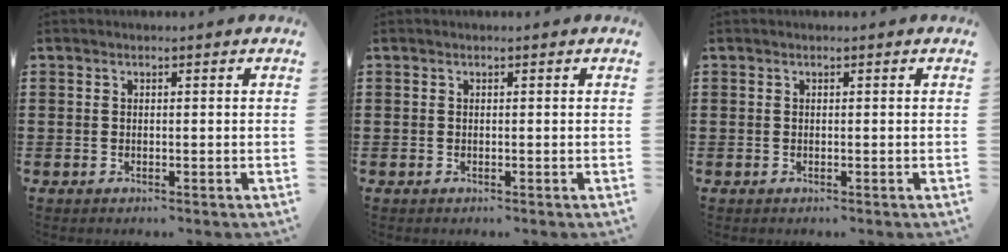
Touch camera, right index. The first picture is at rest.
{"total": 0.0}
{"total": 0.0}